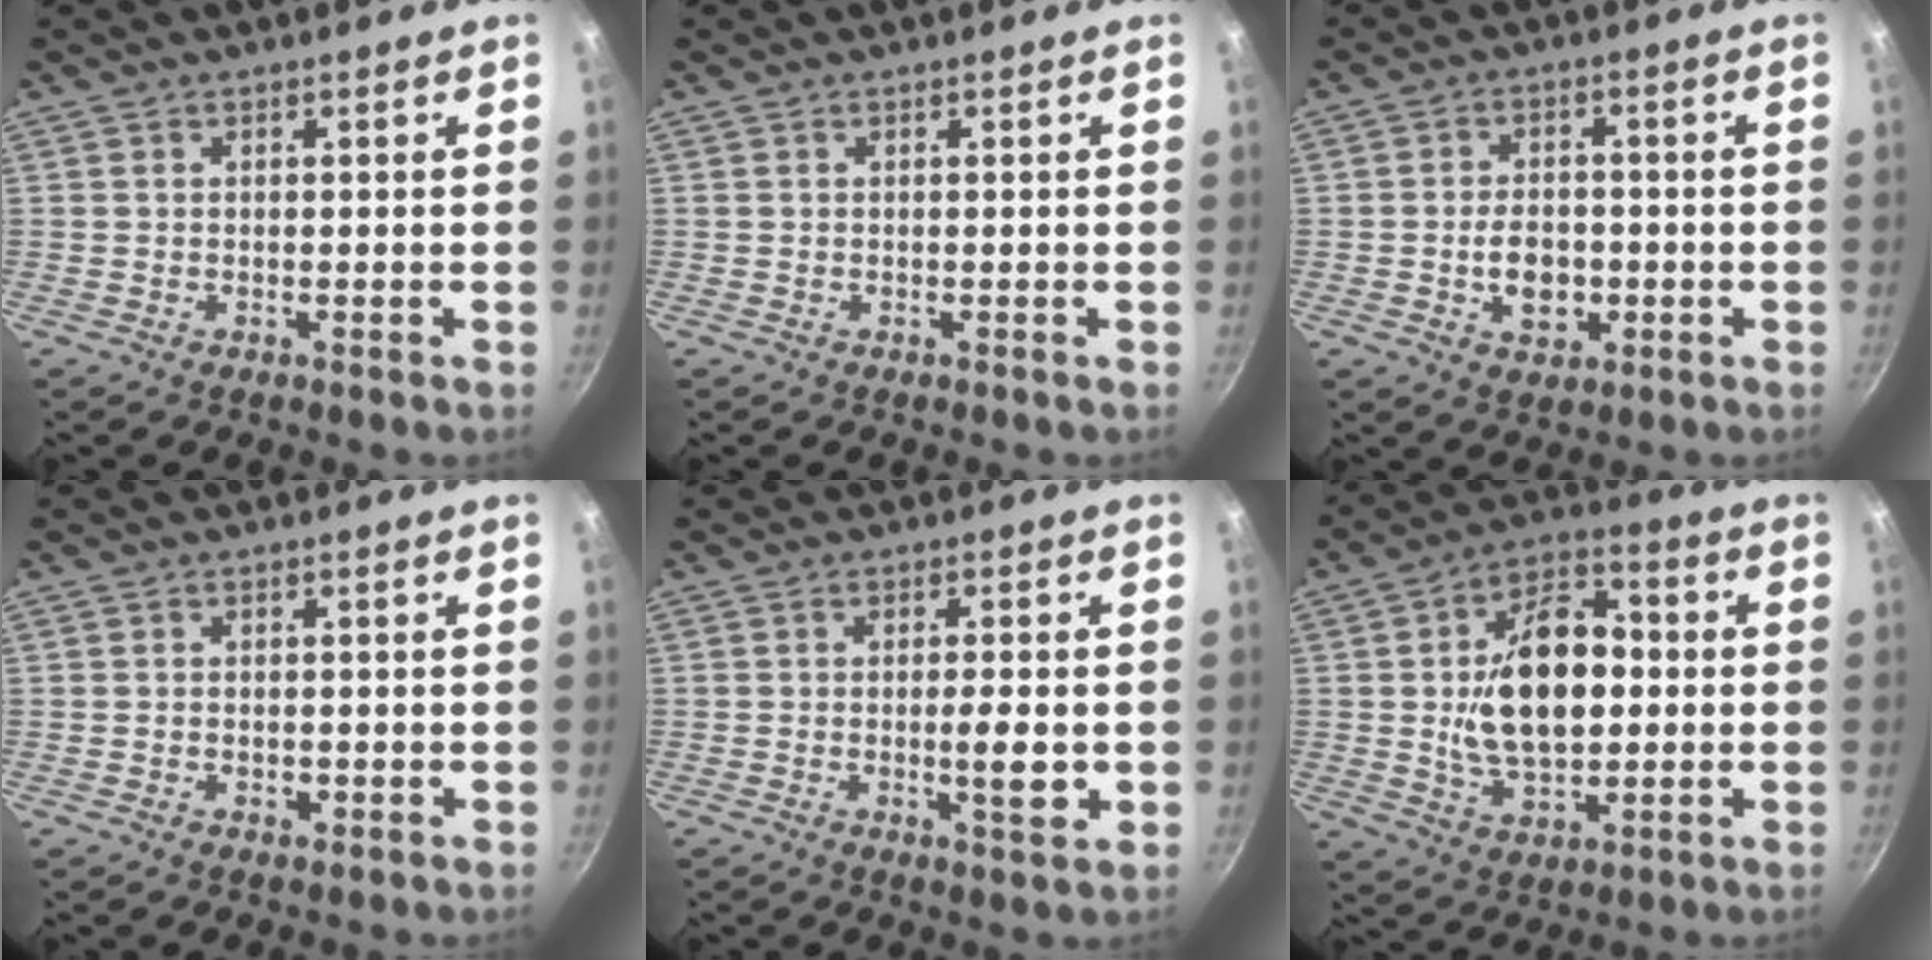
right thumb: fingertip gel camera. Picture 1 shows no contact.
{"total": 0.0}
{"total": 7.3, "force": [-1.6, 5.0, 5.1], "torque": [-0.061, 0.014, -0.023]}
{"total": 1.6, "force": [-0.5, 1.1, 1.1], "torque": [-0.016, 0.002, -0.009]}
{"total": 5.9, "force": [-1.0, 1.3, 5.7], "torque": [-0.087, -0.002, -0.015]}
{"total": 17.3, "force": [0.5, 10.4, 13.8], "torque": [-0.198, 0.016, 0.003]}